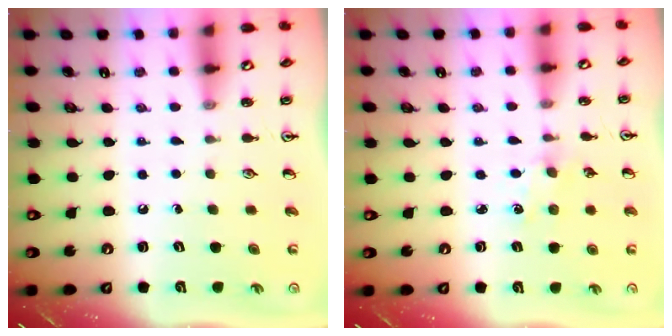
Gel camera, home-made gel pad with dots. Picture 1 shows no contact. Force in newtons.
{"total": 2.4, "press": 2.4, "slide": 0.3}